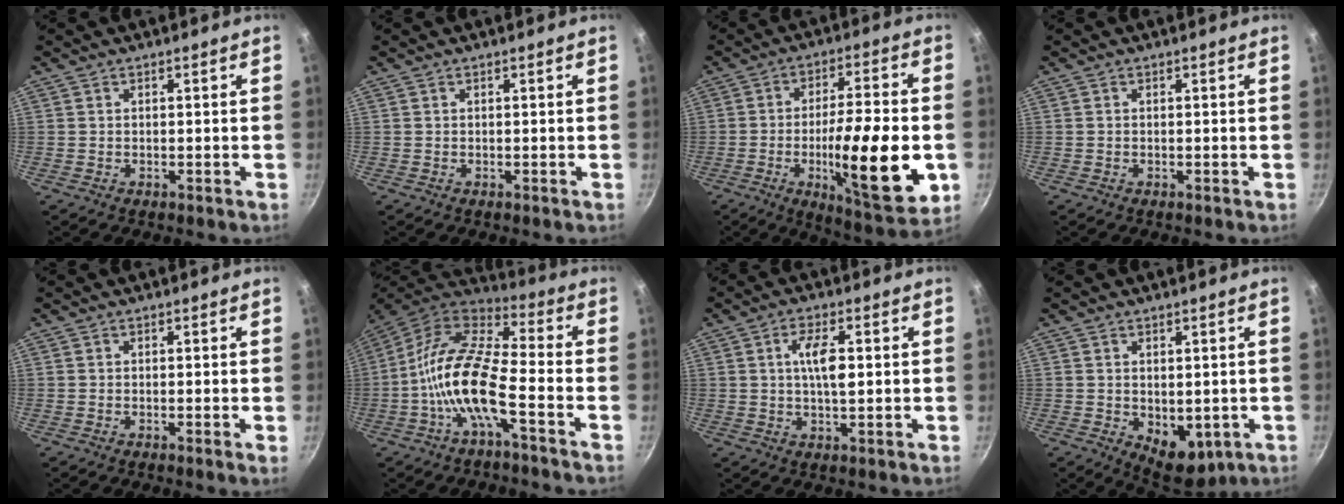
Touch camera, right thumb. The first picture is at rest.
{"total": 0.0}
{"total": 20.5, "force": [-4.7, 5.3, 19.2], "torque": [-0.285, 0.011, -0.069]}
{"total": 0.0}
{"total": 0.8, "force": [-0.2, -0.1, 0.8], "torque": [-0.012, -0.003, -0.007]}
{"total": 15.3, "force": [-4.9, 4.9, 13.6], "torque": [-0.262, 0.047, -0.113]}
{"total": 6.3, "force": [0.9, 2.3, 5.8], "torque": [-0.104, 0.005, 0.012]}
{"total": 7.6, "force": [-1.1, 4.8, 5.7], "torque": [-0.056, -0.014, 0.000]}